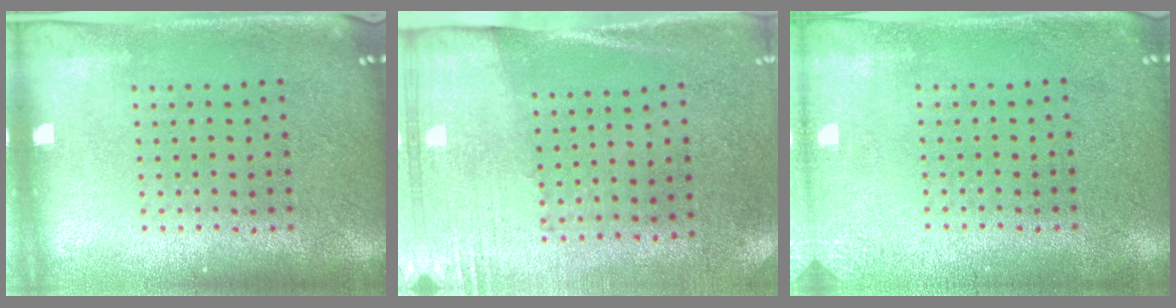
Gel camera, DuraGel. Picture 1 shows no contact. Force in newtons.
{"total": 2.8, "press": 2.4, "slide": 1.4}
{"total": 1.7, "press": 1.7, "slide": 0.2}